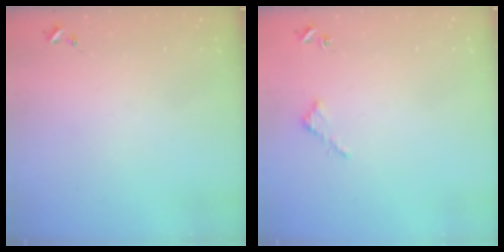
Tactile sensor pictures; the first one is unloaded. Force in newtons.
{"total": 2.6, "press": 2.6, "slide": 0.2}